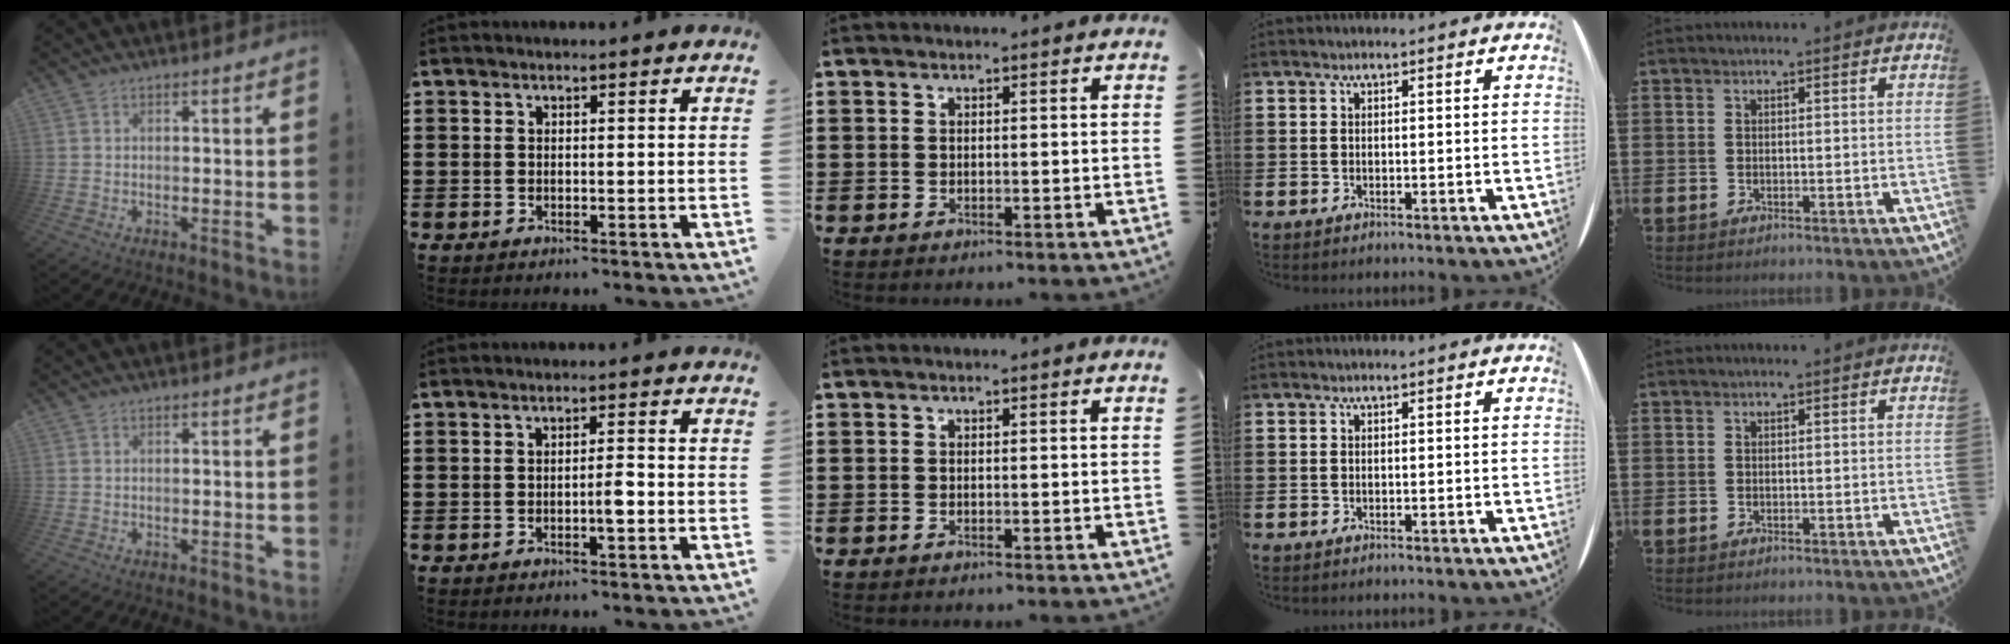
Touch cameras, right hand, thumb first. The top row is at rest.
{"index": {"total": 2.6, "force": [-0.8, 0.4, 2.5], "torque": [-0.044, 0.003, -0.016]}}